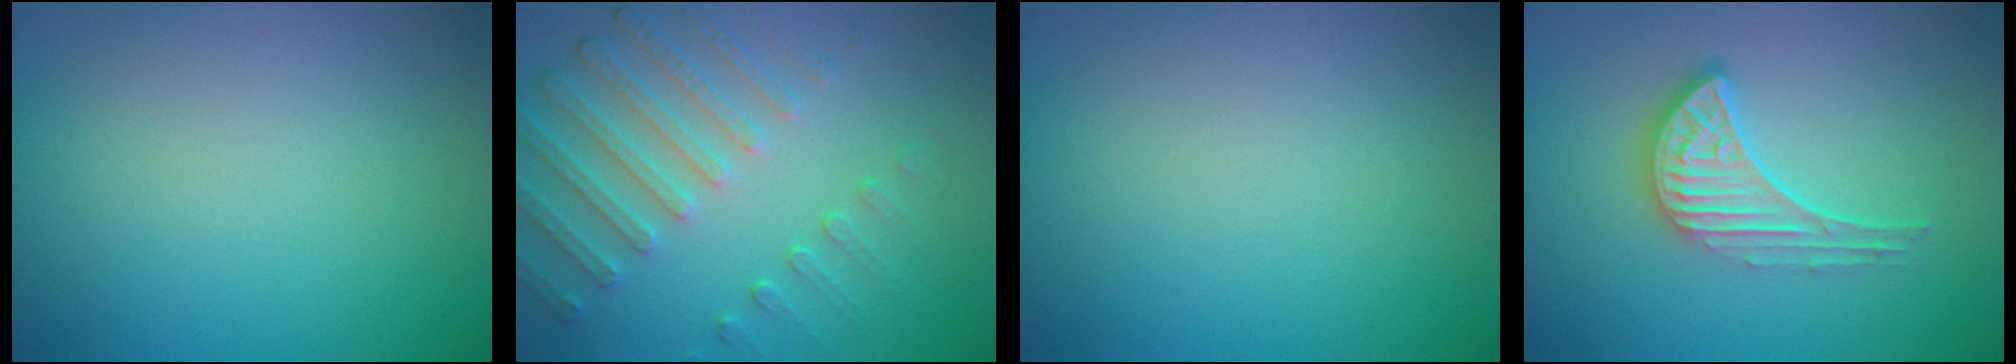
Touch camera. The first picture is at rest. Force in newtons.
{"total": 4.9, "press": 3.7, "slide": 3.3}
{"total": 0.0}
{"total": 3.9, "press": 3.1, "slide": 2.3}